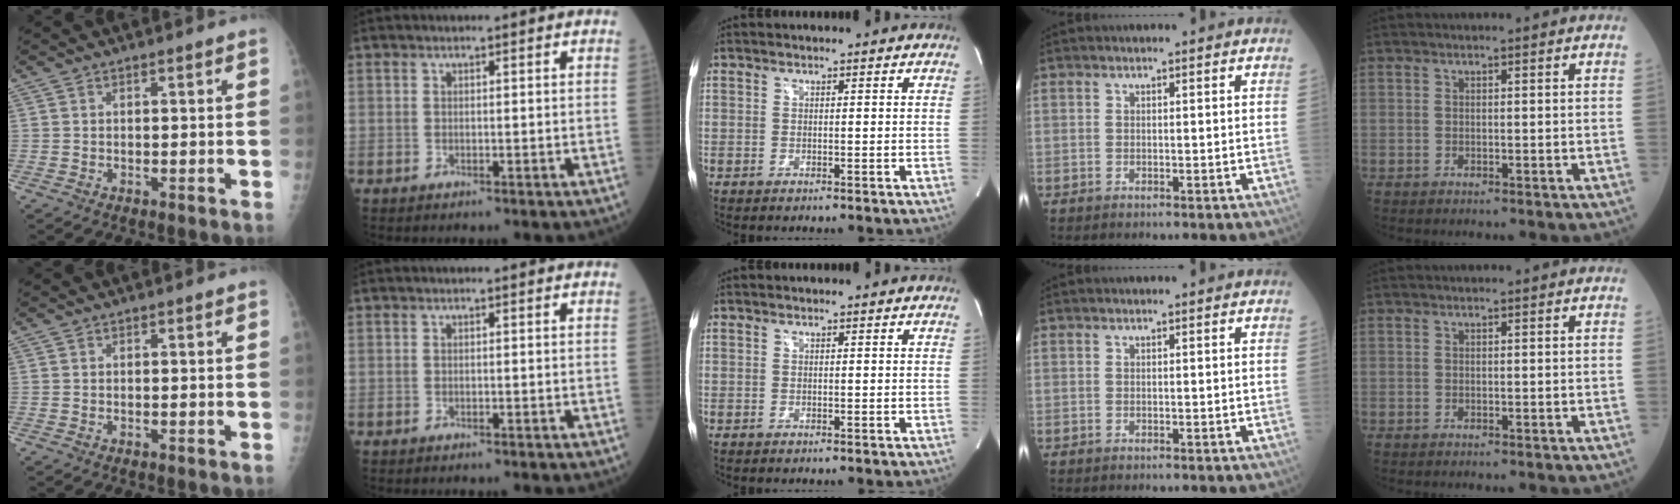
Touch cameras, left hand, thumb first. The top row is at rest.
{}